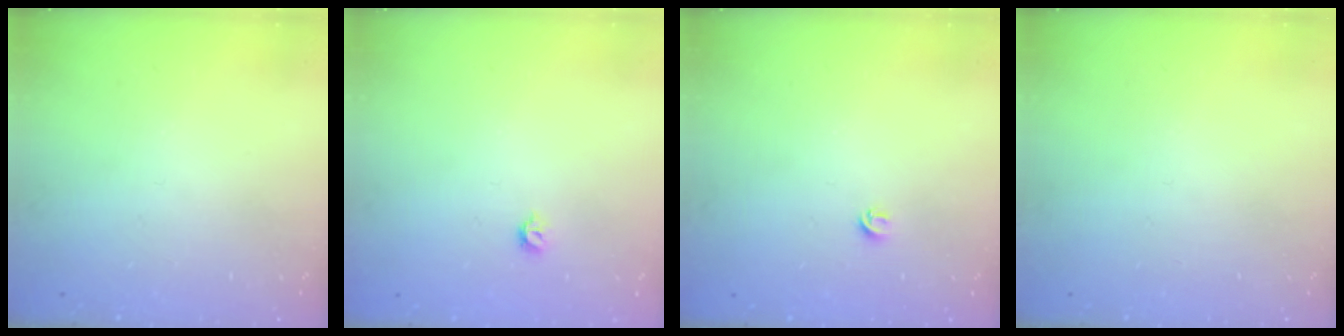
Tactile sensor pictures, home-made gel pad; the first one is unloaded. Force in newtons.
{"total": 3.9, "press": 3.8, "slide": 0.8}
{"total": 4.3, "press": 4.3, "slide": 0.4}
{"total": 0.0}